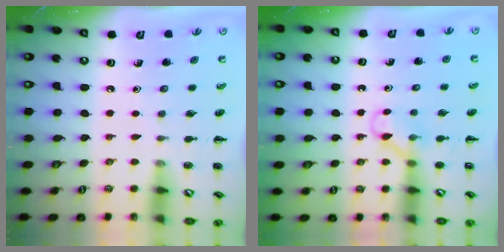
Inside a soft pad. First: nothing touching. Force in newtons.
{"total": 4.1, "press": 4.0, "slide": 1.2}